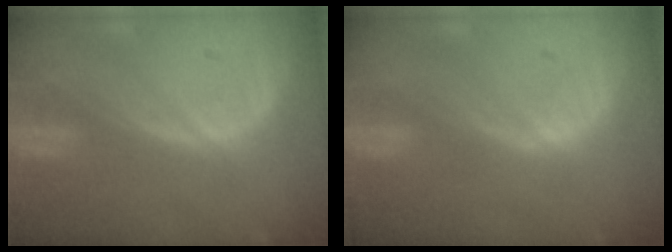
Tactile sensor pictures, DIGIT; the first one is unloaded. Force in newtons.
{"total": 0.7, "press": 0.7, "slide": 0.3}